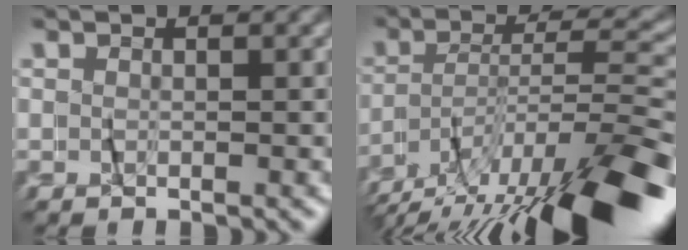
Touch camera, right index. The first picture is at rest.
{"total": 9.7, "force": [-6.8, 1.8, 6.7], "torque": [-0.116, -0.008, -0.109]}